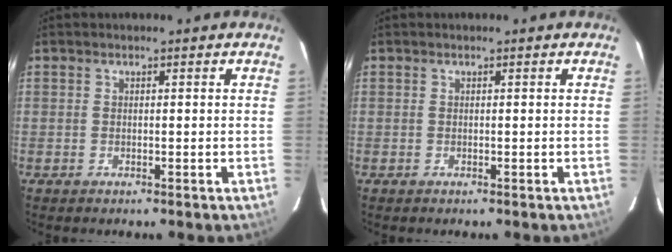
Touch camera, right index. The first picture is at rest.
{"total": 0.0}